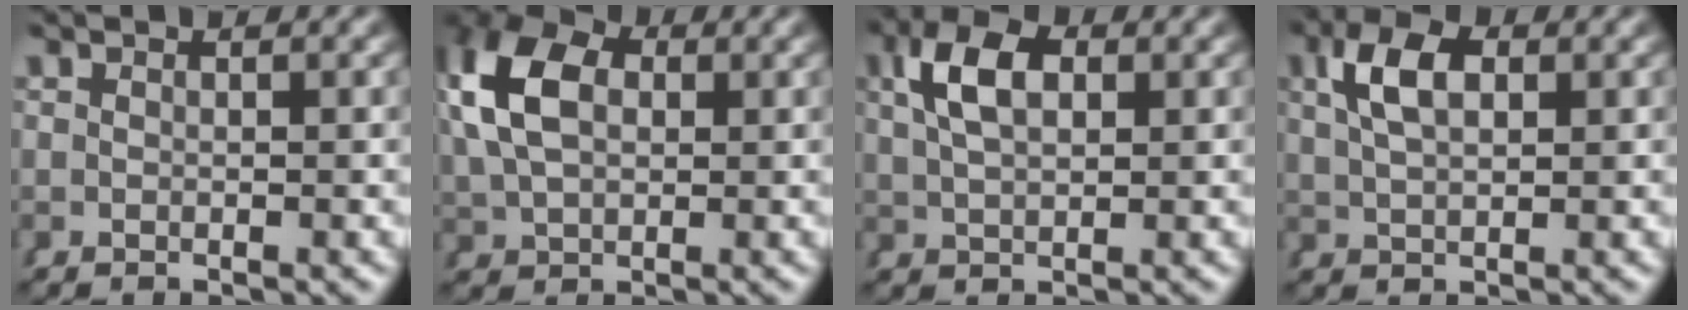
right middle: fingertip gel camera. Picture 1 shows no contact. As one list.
[{"total": 6.8, "force": [1.9, 4.5, 4.7], "torque": [-0.110, 0.000, 0.043]}, {"total": 4.1, "force": [1.6, 1.8, 3.3], "torque": [-0.061, 0.001, 0.034]}, {"total": 3.7, "force": [1.5, 1.5, 3.1], "torque": [-0.056, 0.001, 0.033]}]